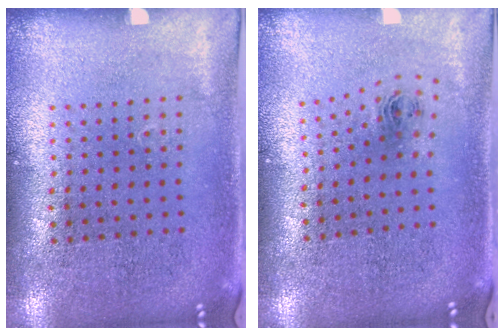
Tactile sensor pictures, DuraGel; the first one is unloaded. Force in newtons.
{"total": 0.9, "press": 0.3, "slide": 0.8}